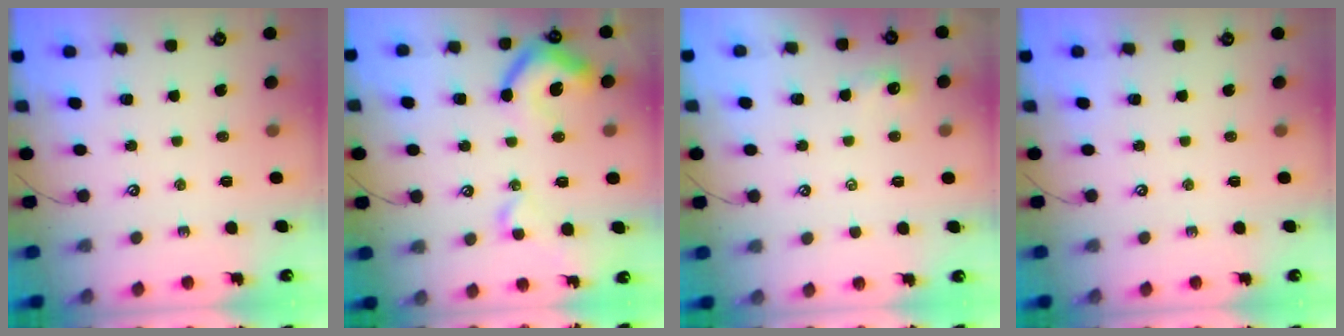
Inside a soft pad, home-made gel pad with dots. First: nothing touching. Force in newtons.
{"total": 12.6, "press": 12.5, "slide": 1.7}
{"total": 0.8, "press": 0.7, "slide": 0.5}
{"total": 0.0}